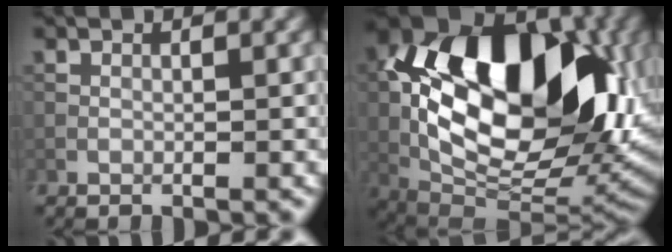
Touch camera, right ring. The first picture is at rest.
{"total": 18.6, "force": [3.4, 10.7, 14.7], "torque": [-0.237, 0.027, 0.047]}